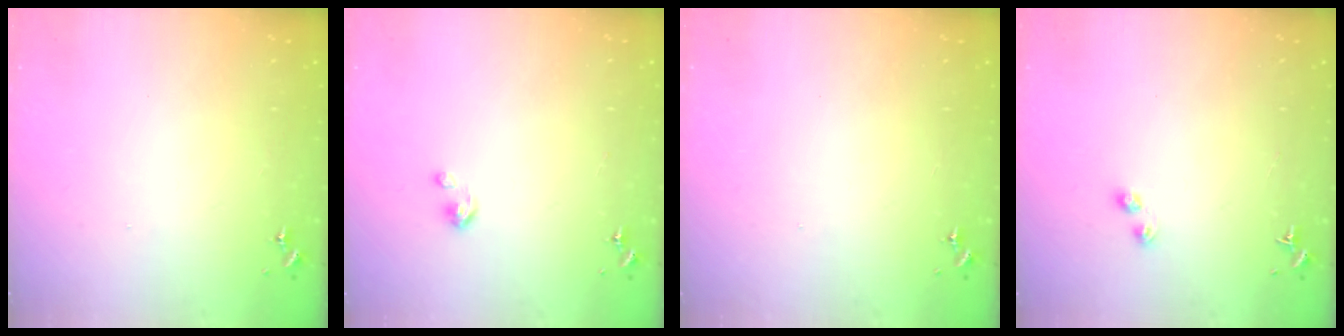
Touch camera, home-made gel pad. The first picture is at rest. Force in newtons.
{"total": 2.7, "press": 2.7, "slide": 0.3}
{"total": 0.0}
{"total": 2.2, "press": 2.2, "slide": 0.2}